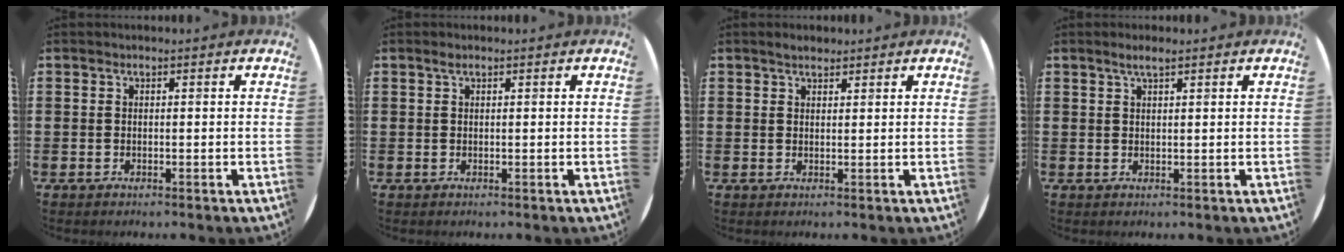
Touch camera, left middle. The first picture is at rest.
{"total": 0.5, "force": [0.3, 0.2, 0.3], "torque": [-0.007, 0.003, 0.006]}
{"total": 1.6, "force": [1.4, 0.5, 0.5], "torque": [-0.002, 0.001, 0.024]}
{"total": 1.8, "force": [1.4, 0.2, 1.1], "torque": [-0.023, 0.003, 0.025]}